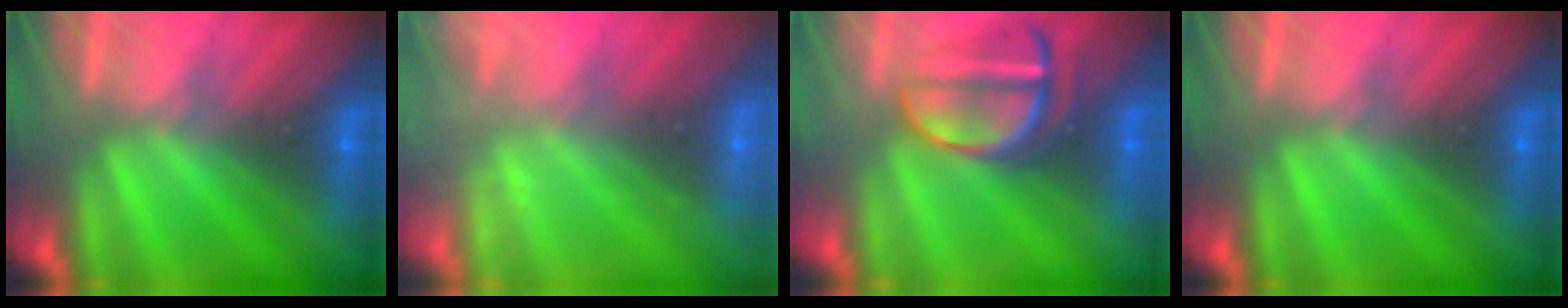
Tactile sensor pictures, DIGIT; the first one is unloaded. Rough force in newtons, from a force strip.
{"total": 2.2}
{"total": 3.6}
{"total": 0.0}